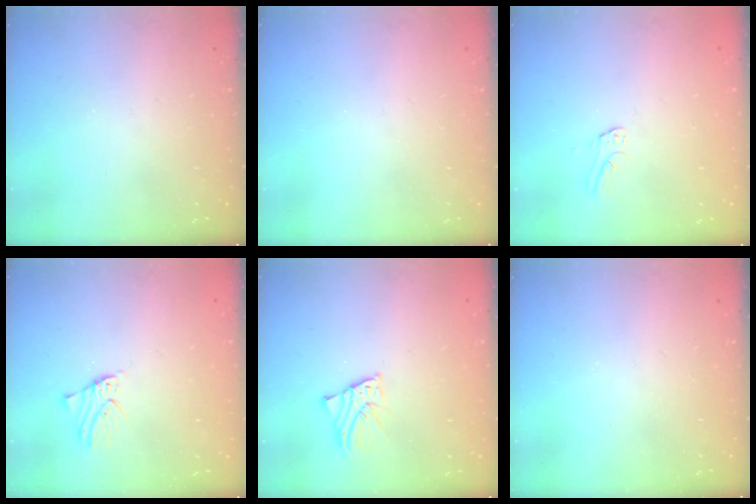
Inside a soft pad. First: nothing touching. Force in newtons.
{"total": 0.0}
{"total": 3.6, "press": 3.6, "slide": 0.3}
{"total": 0.9, "press": 0.9, "slide": 0.1}
{"total": 2.2, "press": 2.2, "slide": 0.1}
{"total": 0.0}